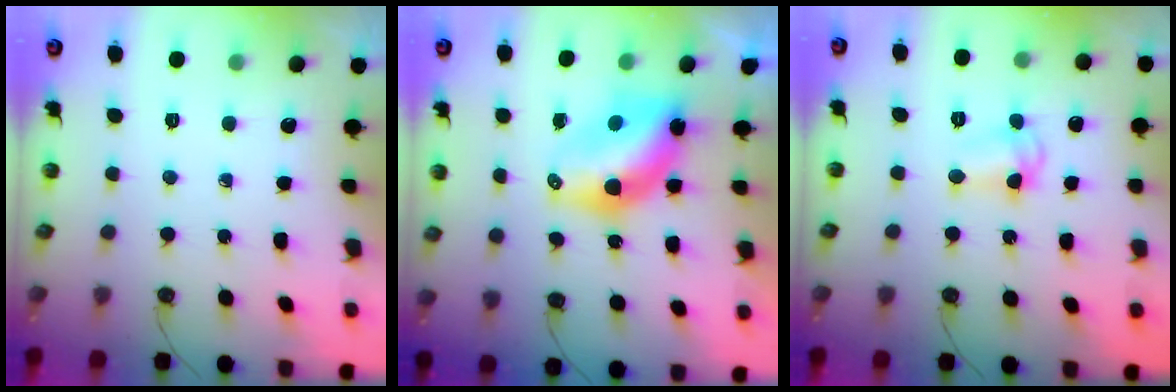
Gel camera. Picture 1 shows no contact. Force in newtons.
{"total": 9.4, "press": 9.4, "slide": 0.9}
{"total": 6.4, "press": 5.5, "slide": 3.3}